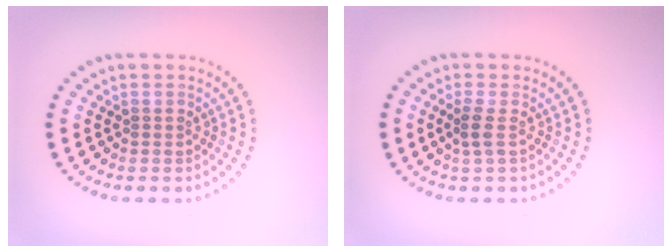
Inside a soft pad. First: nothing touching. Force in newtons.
{"total": 1.2, "press": 1.0, "slide": 0.8}